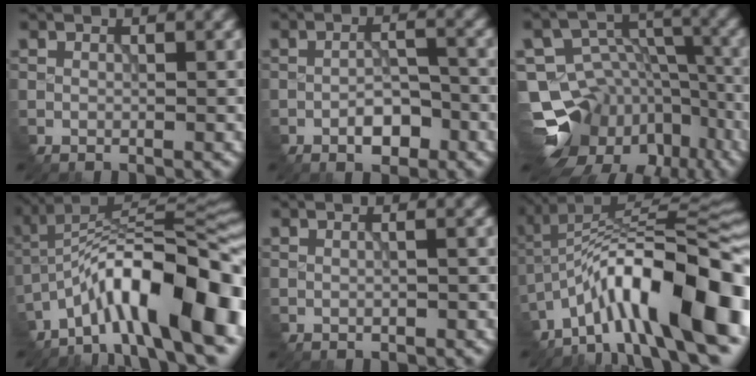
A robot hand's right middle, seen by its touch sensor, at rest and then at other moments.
{"total": 3.1, "force": [-1.8, 1.2, 2.2], "torque": [-0.037, 0.004, -0.032]}
{"total": 14.9, "force": [-9.9, 10.0, 5.0], "torque": [-0.102, -0.012, -0.121]}
{"total": 13.9, "force": [-6.5, 4.0, 11.6], "torque": [-0.180, 0.016, -0.102]}
{"total": 2.1, "force": [0.2, 1.0, 1.8], "torque": [-0.012, 0.011, -0.009]}
{"total": 15.3, "force": [-6.5, 4.4, 13.2], "torque": [-0.194, 0.034, -0.106]}